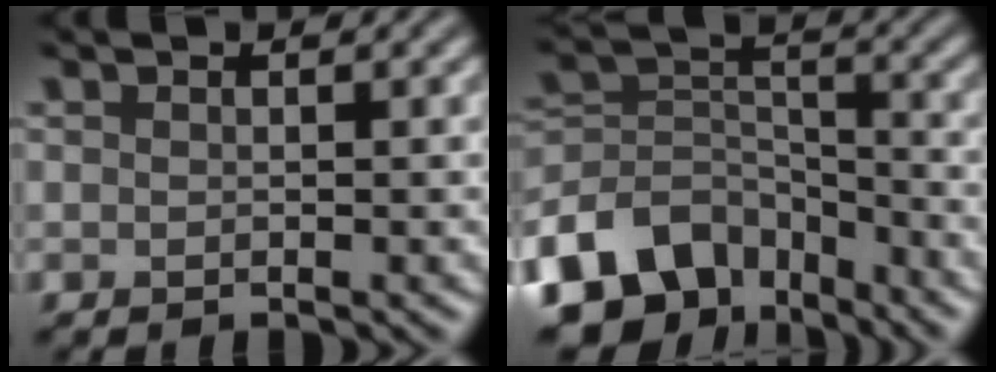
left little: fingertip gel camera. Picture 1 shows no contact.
{"total": 9.4, "force": [-6.2, 5.9, 3.8], "torque": [-0.071, -0.004, -0.126]}